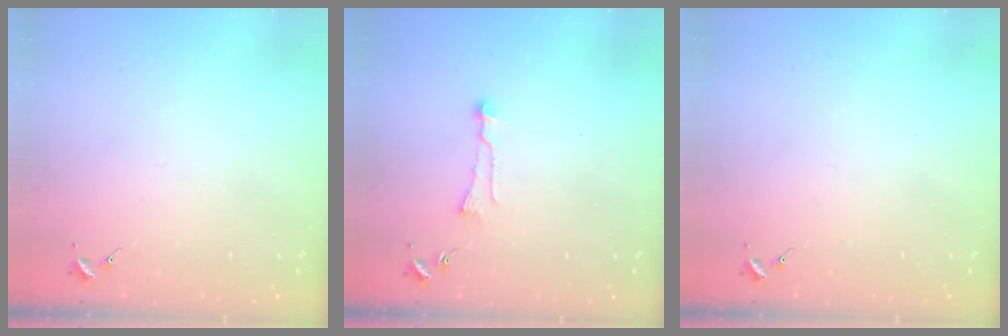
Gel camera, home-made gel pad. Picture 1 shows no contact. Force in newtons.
{"total": 6.5, "press": 6.5, "slide": 0.4}
{"total": 0.0}